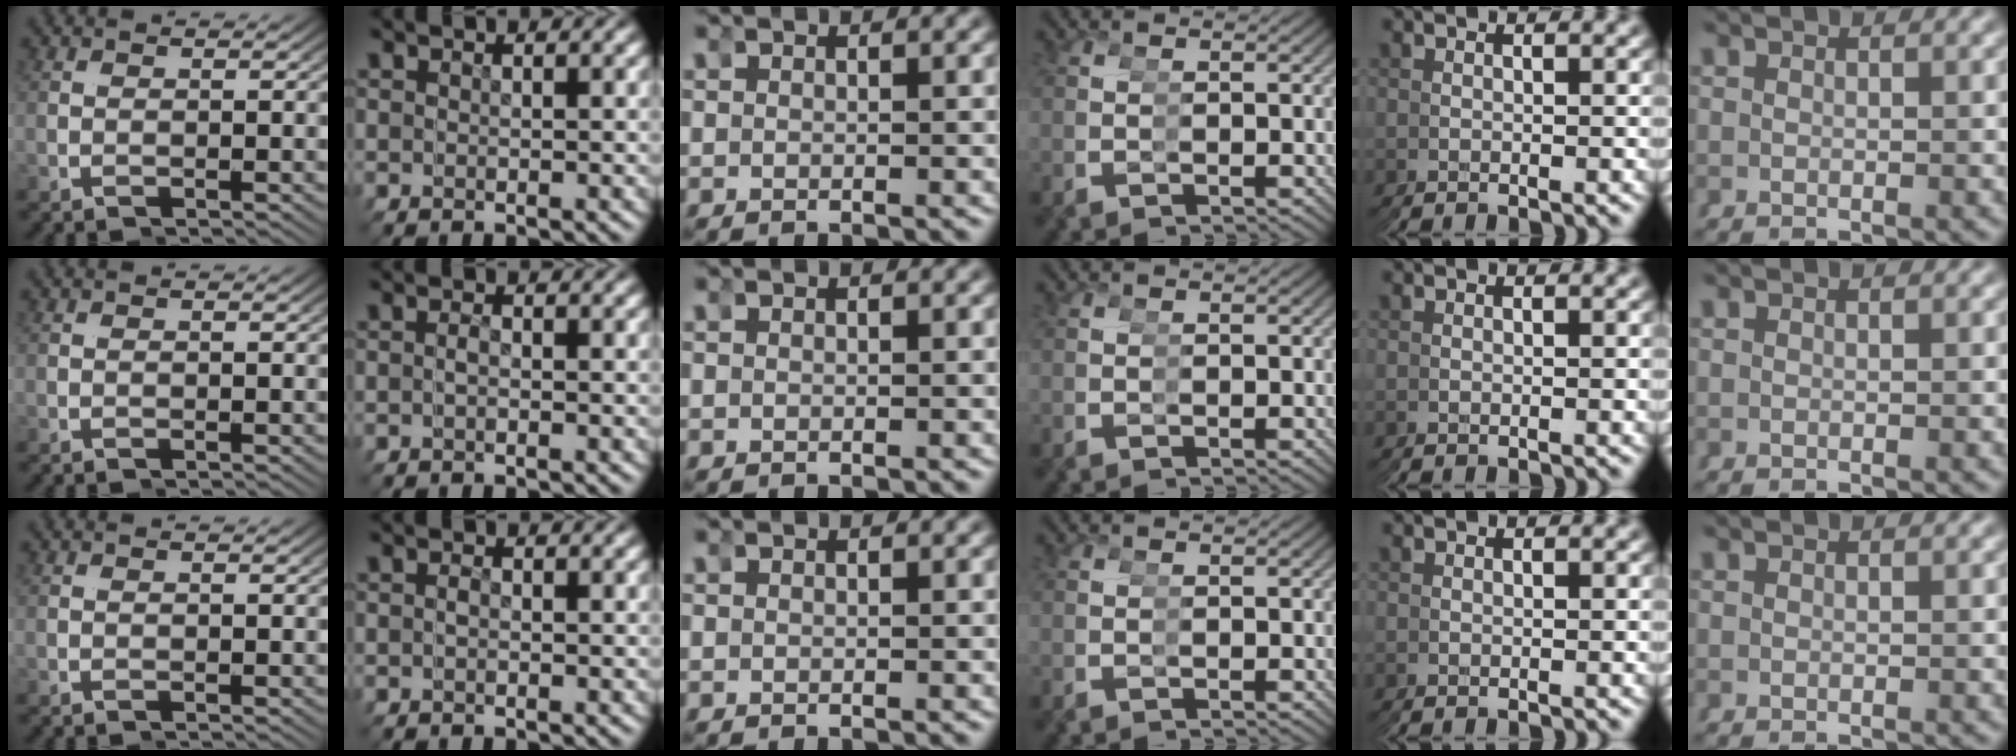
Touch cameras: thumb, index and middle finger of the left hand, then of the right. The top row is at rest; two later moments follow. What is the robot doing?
{"motion": "reach", "object": "condiment"}